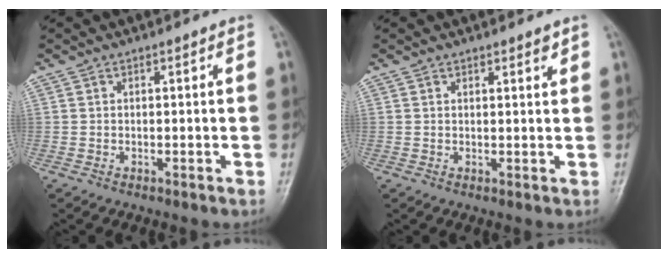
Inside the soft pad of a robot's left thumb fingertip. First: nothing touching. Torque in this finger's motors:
{"motor_torque": [-0.23, -0.03, -0.10, -0.10, -0.03]}